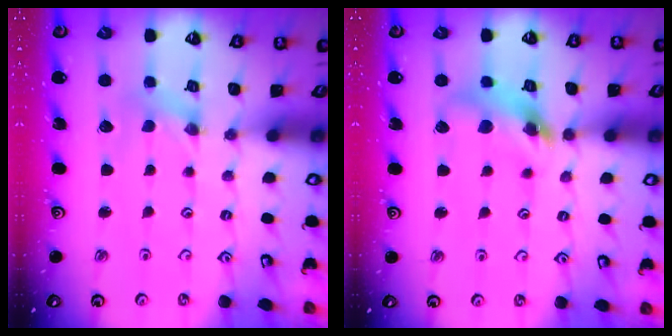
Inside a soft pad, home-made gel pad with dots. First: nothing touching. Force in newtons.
{"total": 10.7, "press": 10.6, "slide": 1.2}